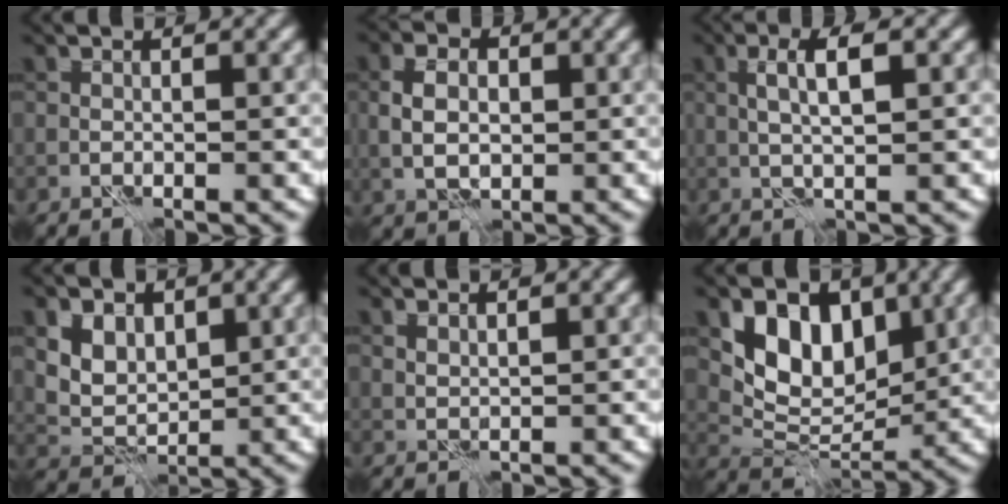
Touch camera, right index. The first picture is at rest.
{"total": 3.7, "force": [0.3, 2.7, 2.5], "torque": [-0.049, 0.005, 0.000]}
{"total": 3.1, "force": [0.7, 0.5, 2.9], "torque": [-0.057, 0.007, 0.011]}
{"total": 4.3, "force": [1.9, 3.2, 2.2], "torque": [-0.055, -0.010, 0.043]}
{"total": 0.9, "force": [0.9, 0.1, 0.2], "torque": [-0.012, 0.000, 0.018]}
{"total": 7.5, "force": [3.1, 5.1, 4.6], "torque": [-0.079, -0.016, 0.051]}